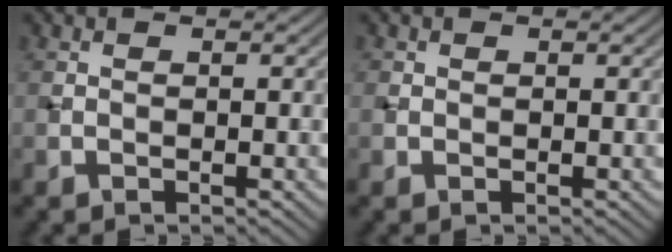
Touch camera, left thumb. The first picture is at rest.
{"total": 0.6, "force": [0.2, 0.6, 0.1], "torque": [0.001, -0.002, 0.001]}